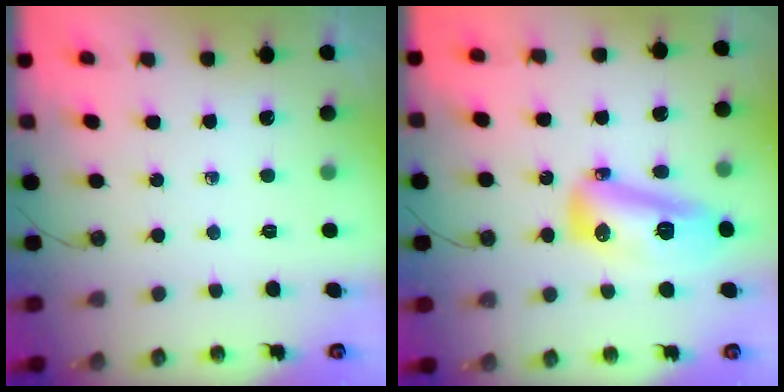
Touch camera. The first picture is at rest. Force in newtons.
{"total": 13.4, "press": 13.4, "slide": 1.2}